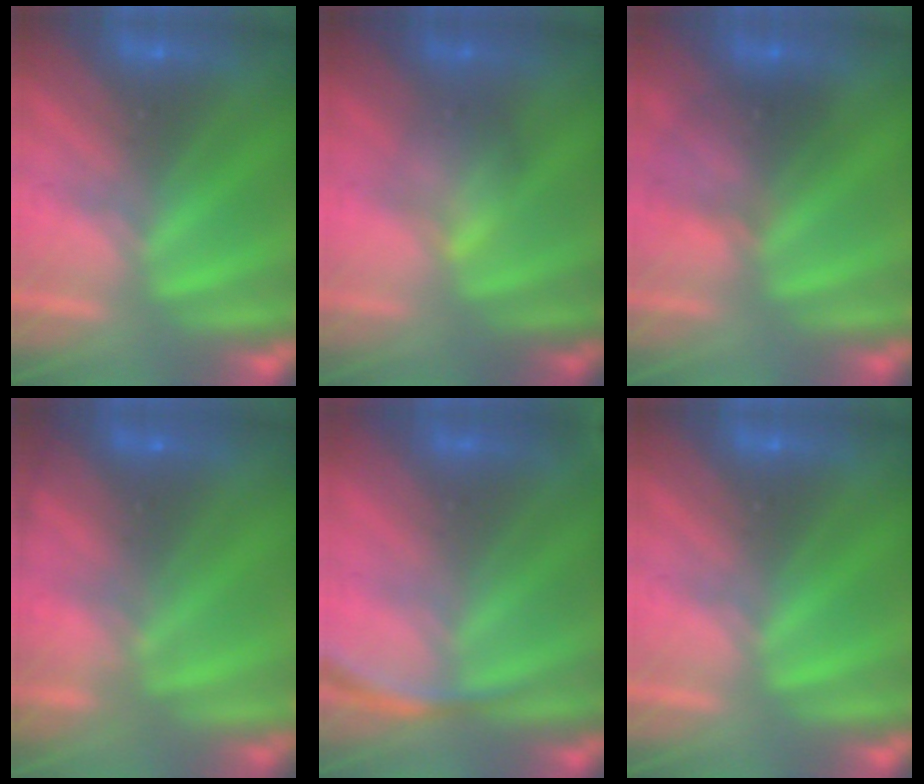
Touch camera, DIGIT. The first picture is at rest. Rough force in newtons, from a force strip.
{"total": 2.0}
{"total": 2.8}
{"total": 7.6}
{"total": 2.6}
{"total": 0.0}